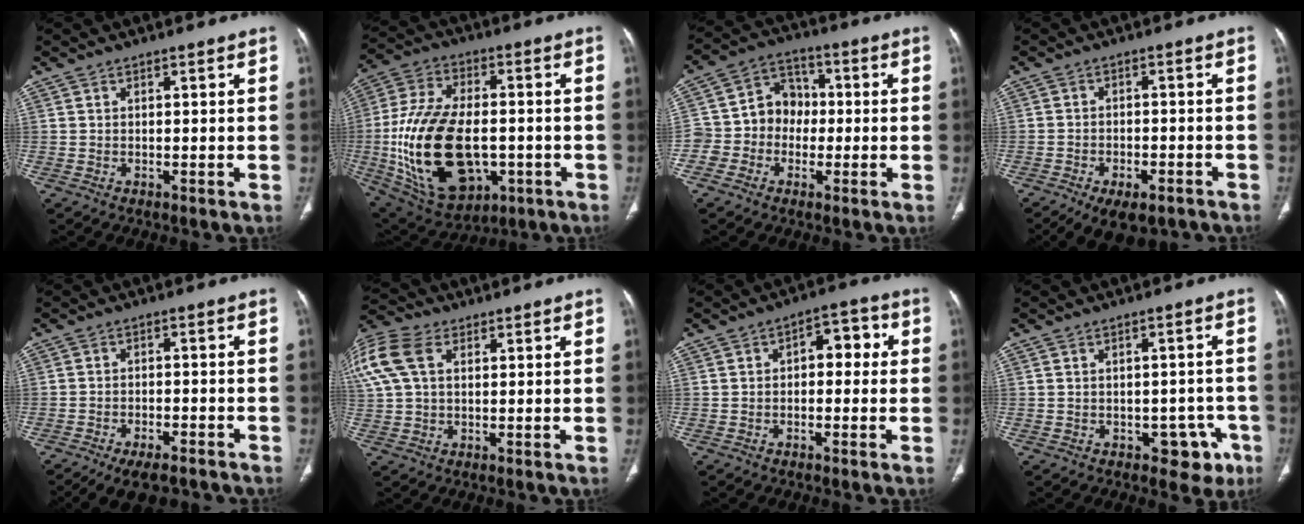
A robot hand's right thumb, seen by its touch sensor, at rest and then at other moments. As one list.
[{"total": 25.1, "force": [-3.8, 14.7, 20.0], "torque": [-0.389, 0.002, -0.040]}, {"total": 10.0, "force": [-1.7, 9.1, 3.9], "torque": [-0.030, 0.039, -0.039]}, {"total": 11.1, "force": [-7.6, 5.3, 6.1], "torque": [-0.085, 0.022, -0.107]}, {"total": 10.4, "force": [-8.2, 3.9, 4.9], "torque": [-0.069, 0.030, -0.122]}, {"total": 18.0, "force": [6.1, 12.4, 11.6], "torque": [-0.315, 0.049, 0.117]}, {"total": 7.8, "force": [0.4, 4.8, 6.1], "torque": [-0.045, 0.035, -0.005]}, {"total": 6.2, "force": [-2.9, 4.2, 3.6], "torque": [-0.010, 0.019, -0.030]}]